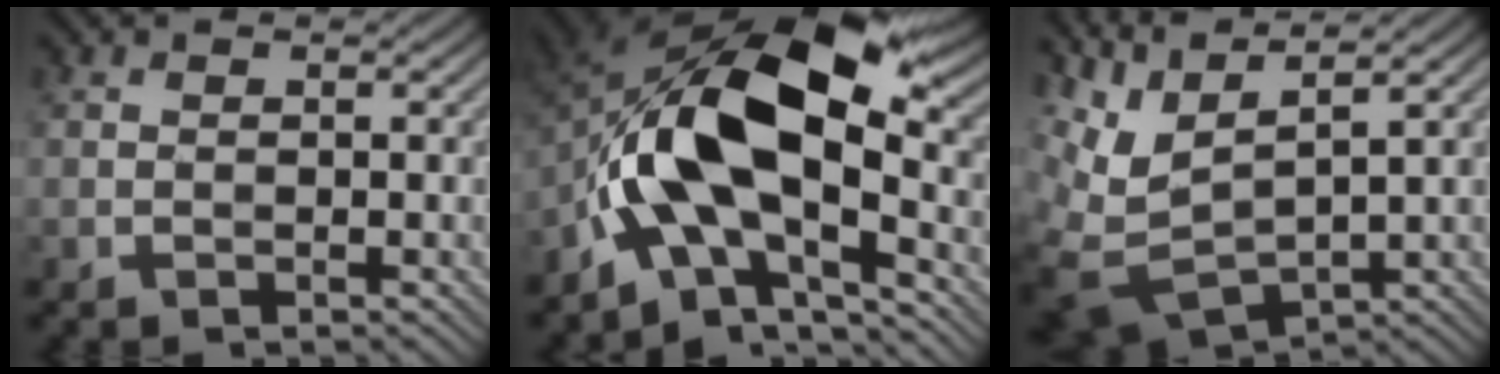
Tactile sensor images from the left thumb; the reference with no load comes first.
{"total": 14.4, "force": [-2.8, 7.2, 12.2], "torque": [-0.205, 0.008, -0.061]}
{"total": 8.2, "force": [4.5, 2.8, 6.3], "torque": [-0.175, -0.001, 0.096]}